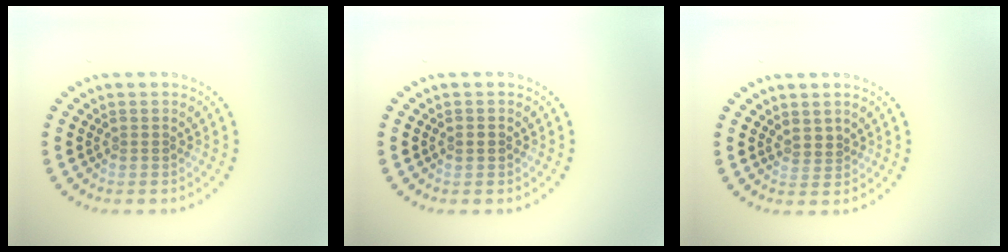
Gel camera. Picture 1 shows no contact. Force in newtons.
{"total": 1.2, "press": 1.2, "slide": 0.1}
{"total": 1.1, "press": 0.7, "slide": 0.9}